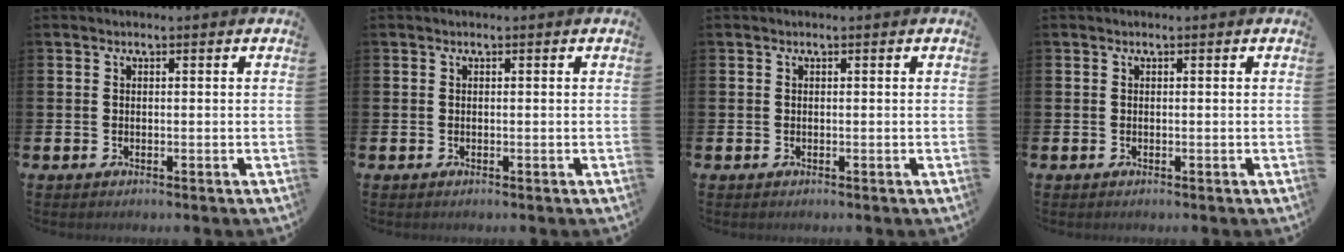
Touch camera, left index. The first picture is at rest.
{"total": 0.0}
{"total": 0.0}
{"total": 0.0}